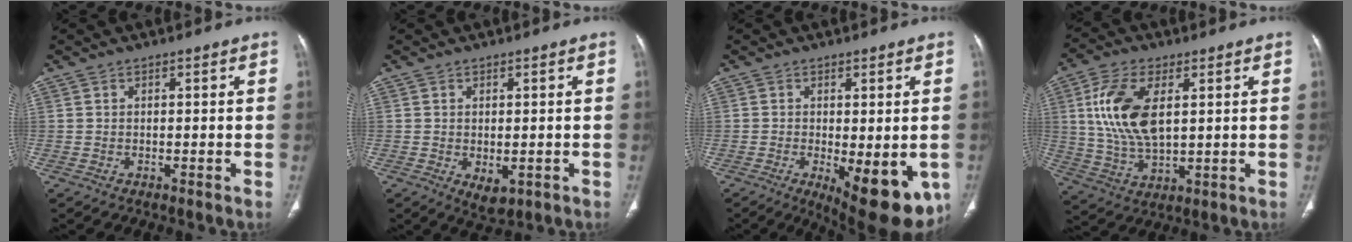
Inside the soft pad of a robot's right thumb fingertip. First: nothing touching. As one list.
[{"total": 3.9, "force": [-0.9, 2.2, 3.1], "torque": [-0.042, -0.009, 0.000]}, {"total": 13.8, "force": [-4.5, 5.4, 11.8], "torque": [-0.133, -0.019, -0.047]}, {"total": 13.6, "force": [3.2, 7.0, 11.2], "torque": [-0.226, -0.010, 0.067]}]